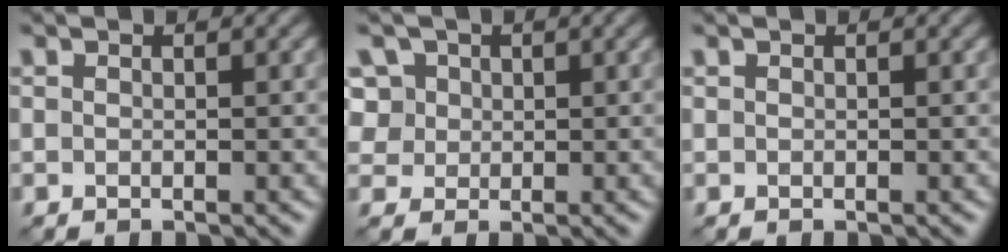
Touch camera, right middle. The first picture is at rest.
{"total": 5.6, "force": [2.8, 4.5, 2.0], "torque": [-0.048, 0.019, 0.037]}
{"total": 0.0}